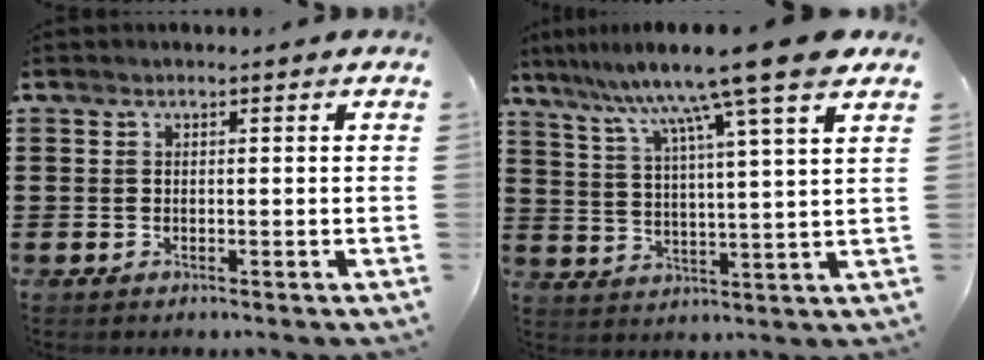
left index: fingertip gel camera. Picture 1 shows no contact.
{"total": 12.3, "force": [9.5, -1.1, 7.7], "torque": [-0.167, -0.051, 0.147]}